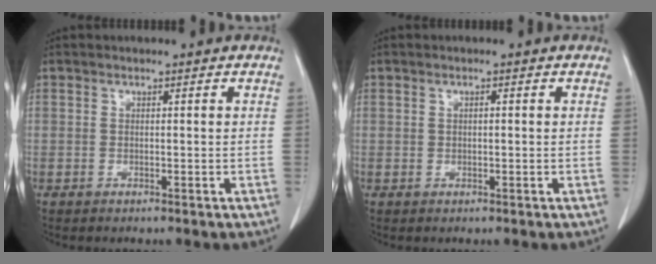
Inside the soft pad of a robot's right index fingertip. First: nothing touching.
{"total": 0.9, "force": [0.1, 0.5, 0.7], "torque": [-0.015, 0.002, 0.002]}